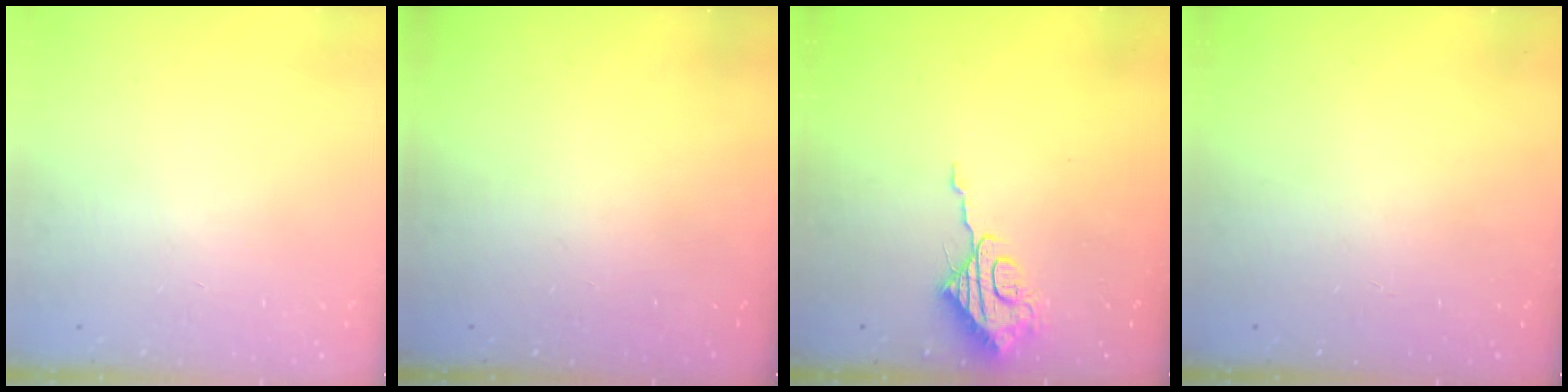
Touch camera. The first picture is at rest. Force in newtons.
{"total": 0.0}
{"total": 9.0, "press": 9.0, "slide": 0.4}
{"total": 0.0}